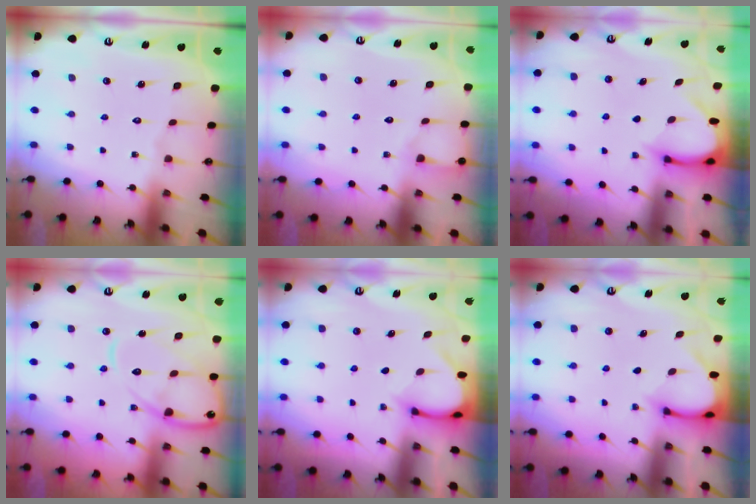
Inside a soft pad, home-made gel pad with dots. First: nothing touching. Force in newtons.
{"total": 3.6, "press": 3.6, "slide": 0.4}
{"total": 3.4, "press": 3.4, "slide": 0.3}
{"total": 12.7, "press": 12.7, "slide": 1.1}
{"total": 3.4, "press": 3.4, "slide": 0.3}
{"total": 3.2, "press": 3.2, "slide": 0.2}